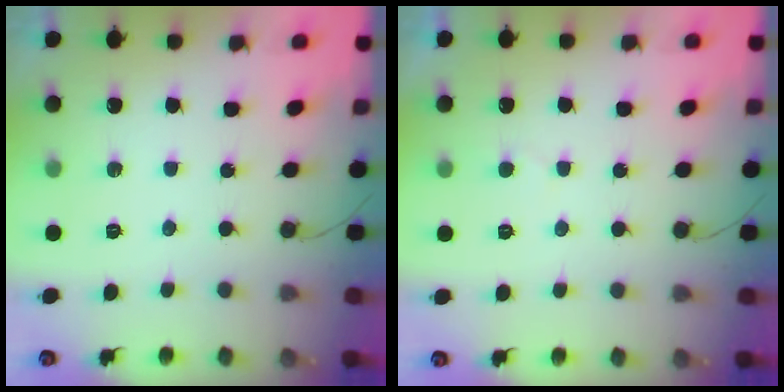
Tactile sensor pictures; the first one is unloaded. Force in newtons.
{"total": 2.2, "press": 2.2, "slide": 0.2}